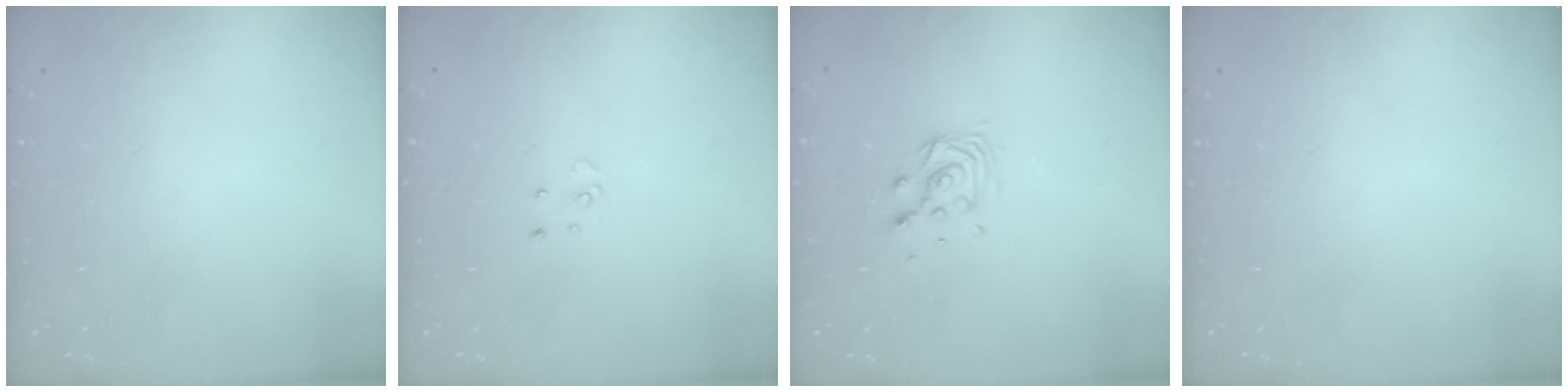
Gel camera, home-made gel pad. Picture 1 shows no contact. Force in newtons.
{"total": 3.2, "press": 3.2, "slide": 0.3}
{"total": 7.0, "press": 7.0, "slide": 0.5}
{"total": 0.0}